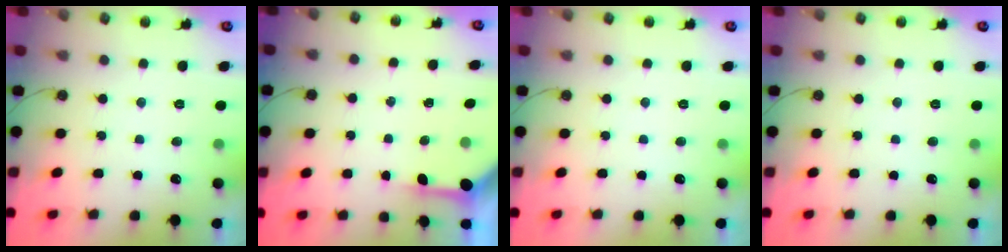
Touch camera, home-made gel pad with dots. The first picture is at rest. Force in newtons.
{"total": 3.4, "press": 3.4, "slide": 0.5}
{"total": 0.0}
{"total": 0.0}